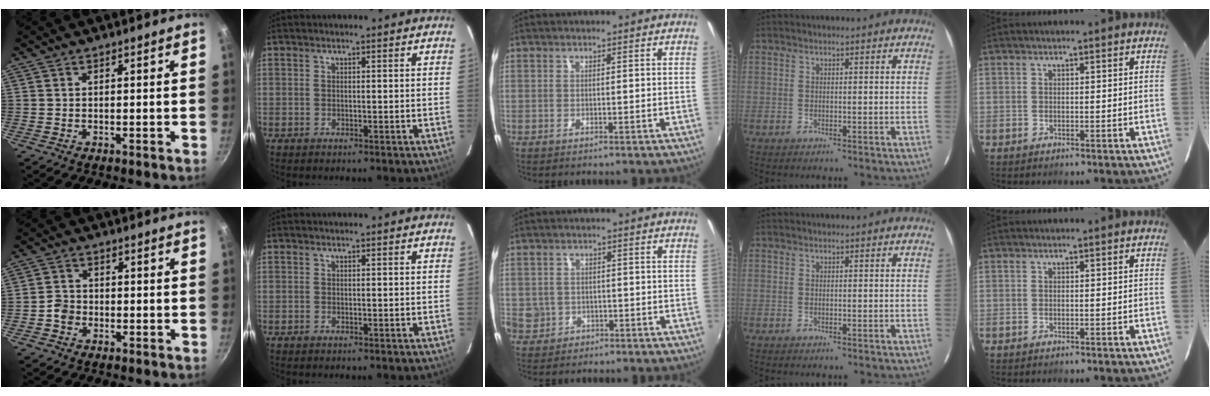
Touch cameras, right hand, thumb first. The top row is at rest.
{"thumb": {"total": 2.9, "force": [-1.3, 2.4, 1.0], "torque": [-0.004, 0.016, -0.026]}, "middle": {"total": 6.5, "force": [-1.4, 6.1, 1.8], "torque": [-0.069, 0.007, -0.013]}}